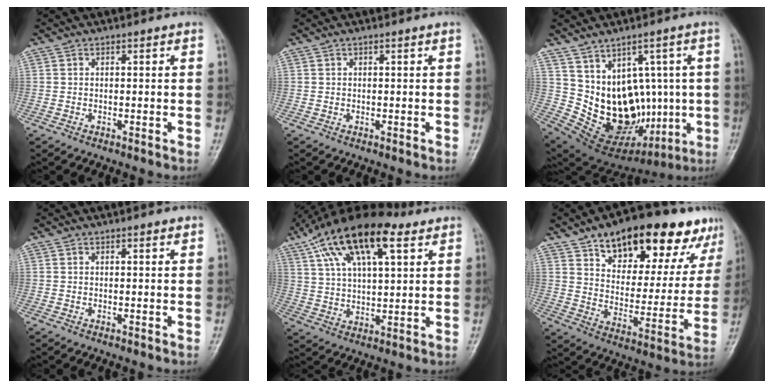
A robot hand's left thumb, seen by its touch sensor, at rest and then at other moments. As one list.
[{"total": 0.0}, {"total": 16.9, "force": [-0.1, 12.2, 11.6], "torque": [-0.144, 0.001, 0.043]}, {"total": 0.9, "force": [0.6, 0.2, 0.6], "torque": [-0.008, -0.002, 0.008]}, {"total": 19.0, "force": [10.1, 7.8, 14.0], "torque": [-0.241, -0.004, 0.179]}, {"total": 24.4, "force": [15.7, 11.4, 14.8], "torque": [-0.158, -0.037, 0.232]}]